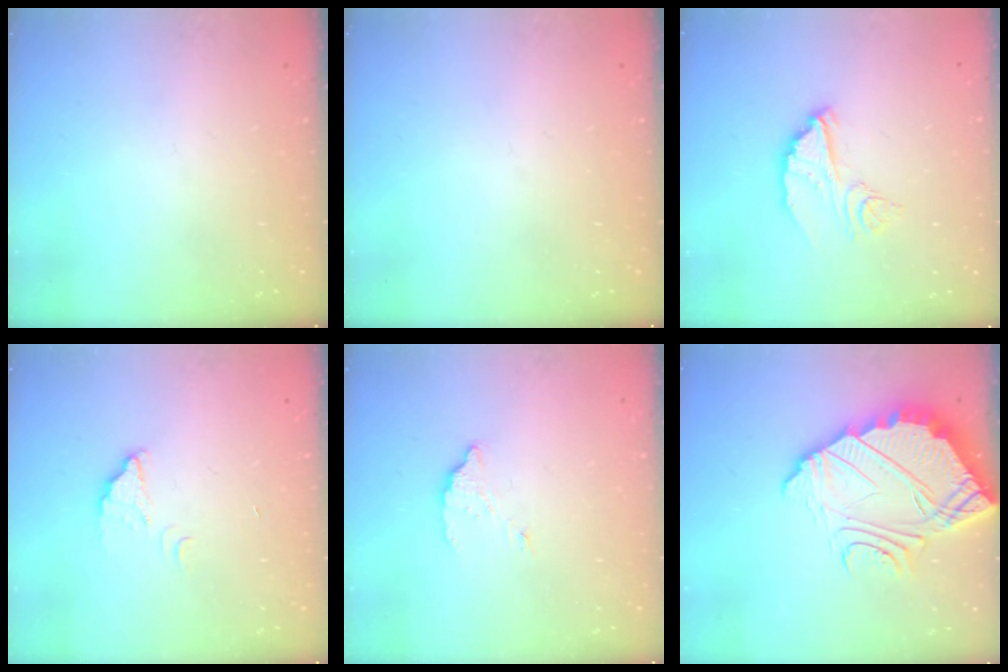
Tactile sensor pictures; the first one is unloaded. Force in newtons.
{"total": 0.0}
{"total": 9.8, "press": 9.8, "slide": 0.8}
{"total": 2.1, "press": 2.1, "slide": 0.1}
{"total": 2.9, "press": 2.9, "slide": 0.2}
{"total": 8.6, "press": 8.5, "slide": 0.6}